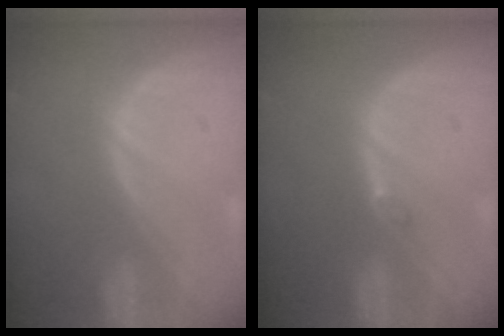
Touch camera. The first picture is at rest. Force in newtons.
{"total": 0.9, "press": 0.9, "slide": 0.3}